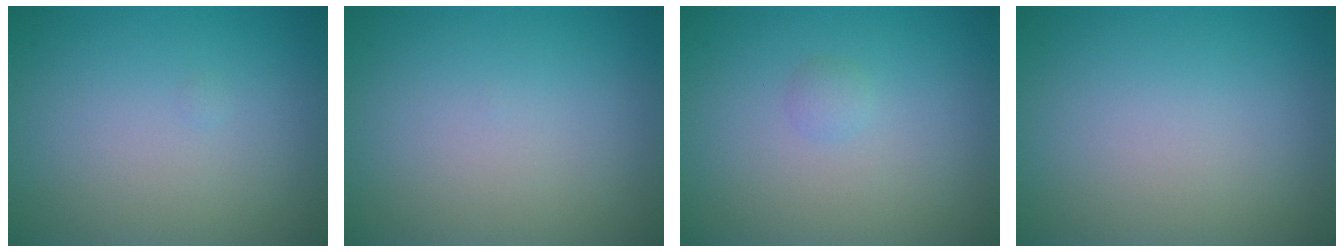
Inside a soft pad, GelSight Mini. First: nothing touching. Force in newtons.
{"total": 0.0}
{"total": 0.7, "press": 0.7, "slide": 0.0}
{"total": 0.0}